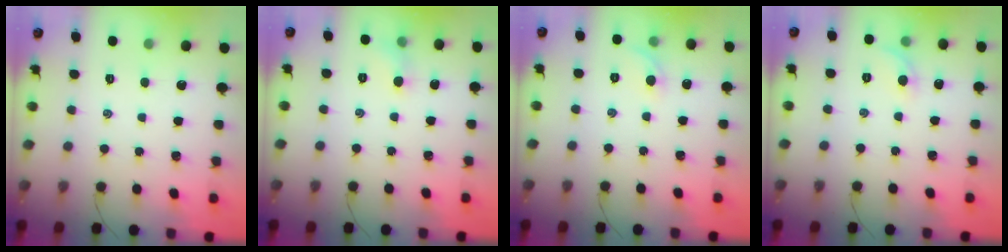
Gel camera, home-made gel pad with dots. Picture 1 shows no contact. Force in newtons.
{"total": 4.1, "press": 3.8, "slide": 1.4}
{"total": 4.6, "press": 4.3, "slide": 1.6}
{"total": 4.9, "press": 4.7, "slide": 1.5}